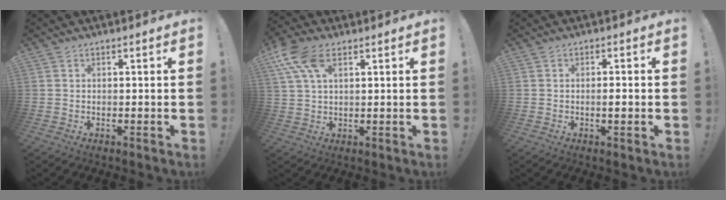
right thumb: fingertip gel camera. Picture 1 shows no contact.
{"total": 10.6, "force": [5.3, 5.4, 7.4], "torque": [-0.143, -0.013, 0.098]}
{"total": 2.3, "force": [-0.6, 0.3, 2.2], "torque": [-0.028, -0.003, -0.013]}